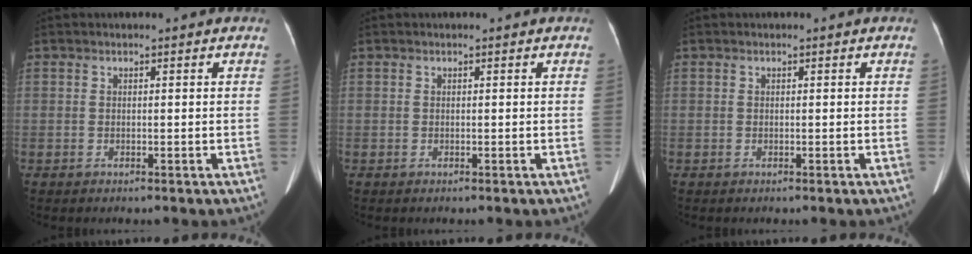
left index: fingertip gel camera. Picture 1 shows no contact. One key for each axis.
{"total": 0.0}
{"total": 0.0}